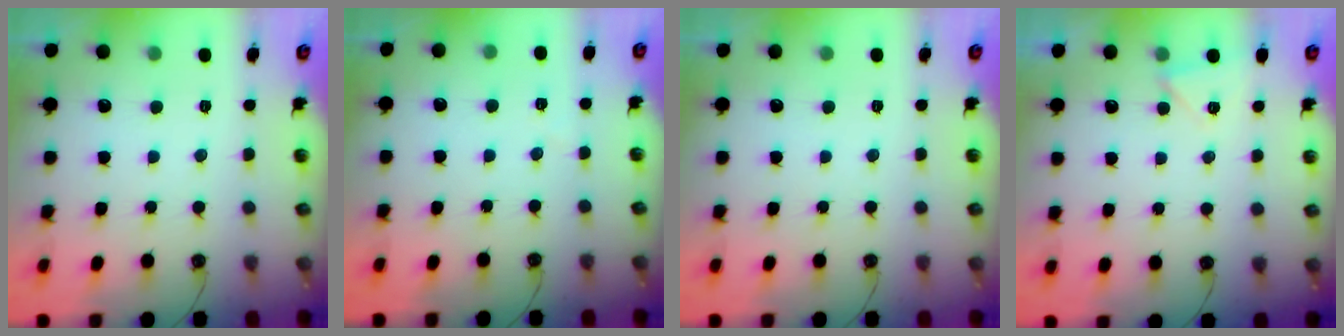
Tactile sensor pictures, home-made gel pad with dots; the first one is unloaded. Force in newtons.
{"total": 3.3, "press": 3.1, "slide": 1.1}
{"total": 0.0}
{"total": 4.1, "press": 3.7, "slide": 1.7}